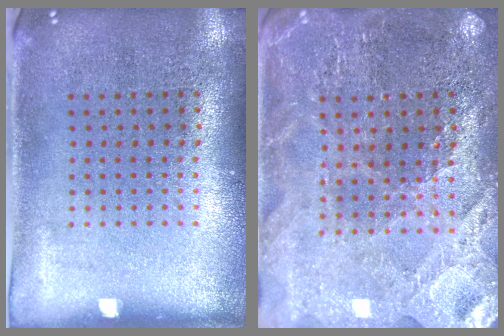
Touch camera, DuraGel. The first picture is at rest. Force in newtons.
{"total": 2.6, "press": 2.6, "slide": 0.4}